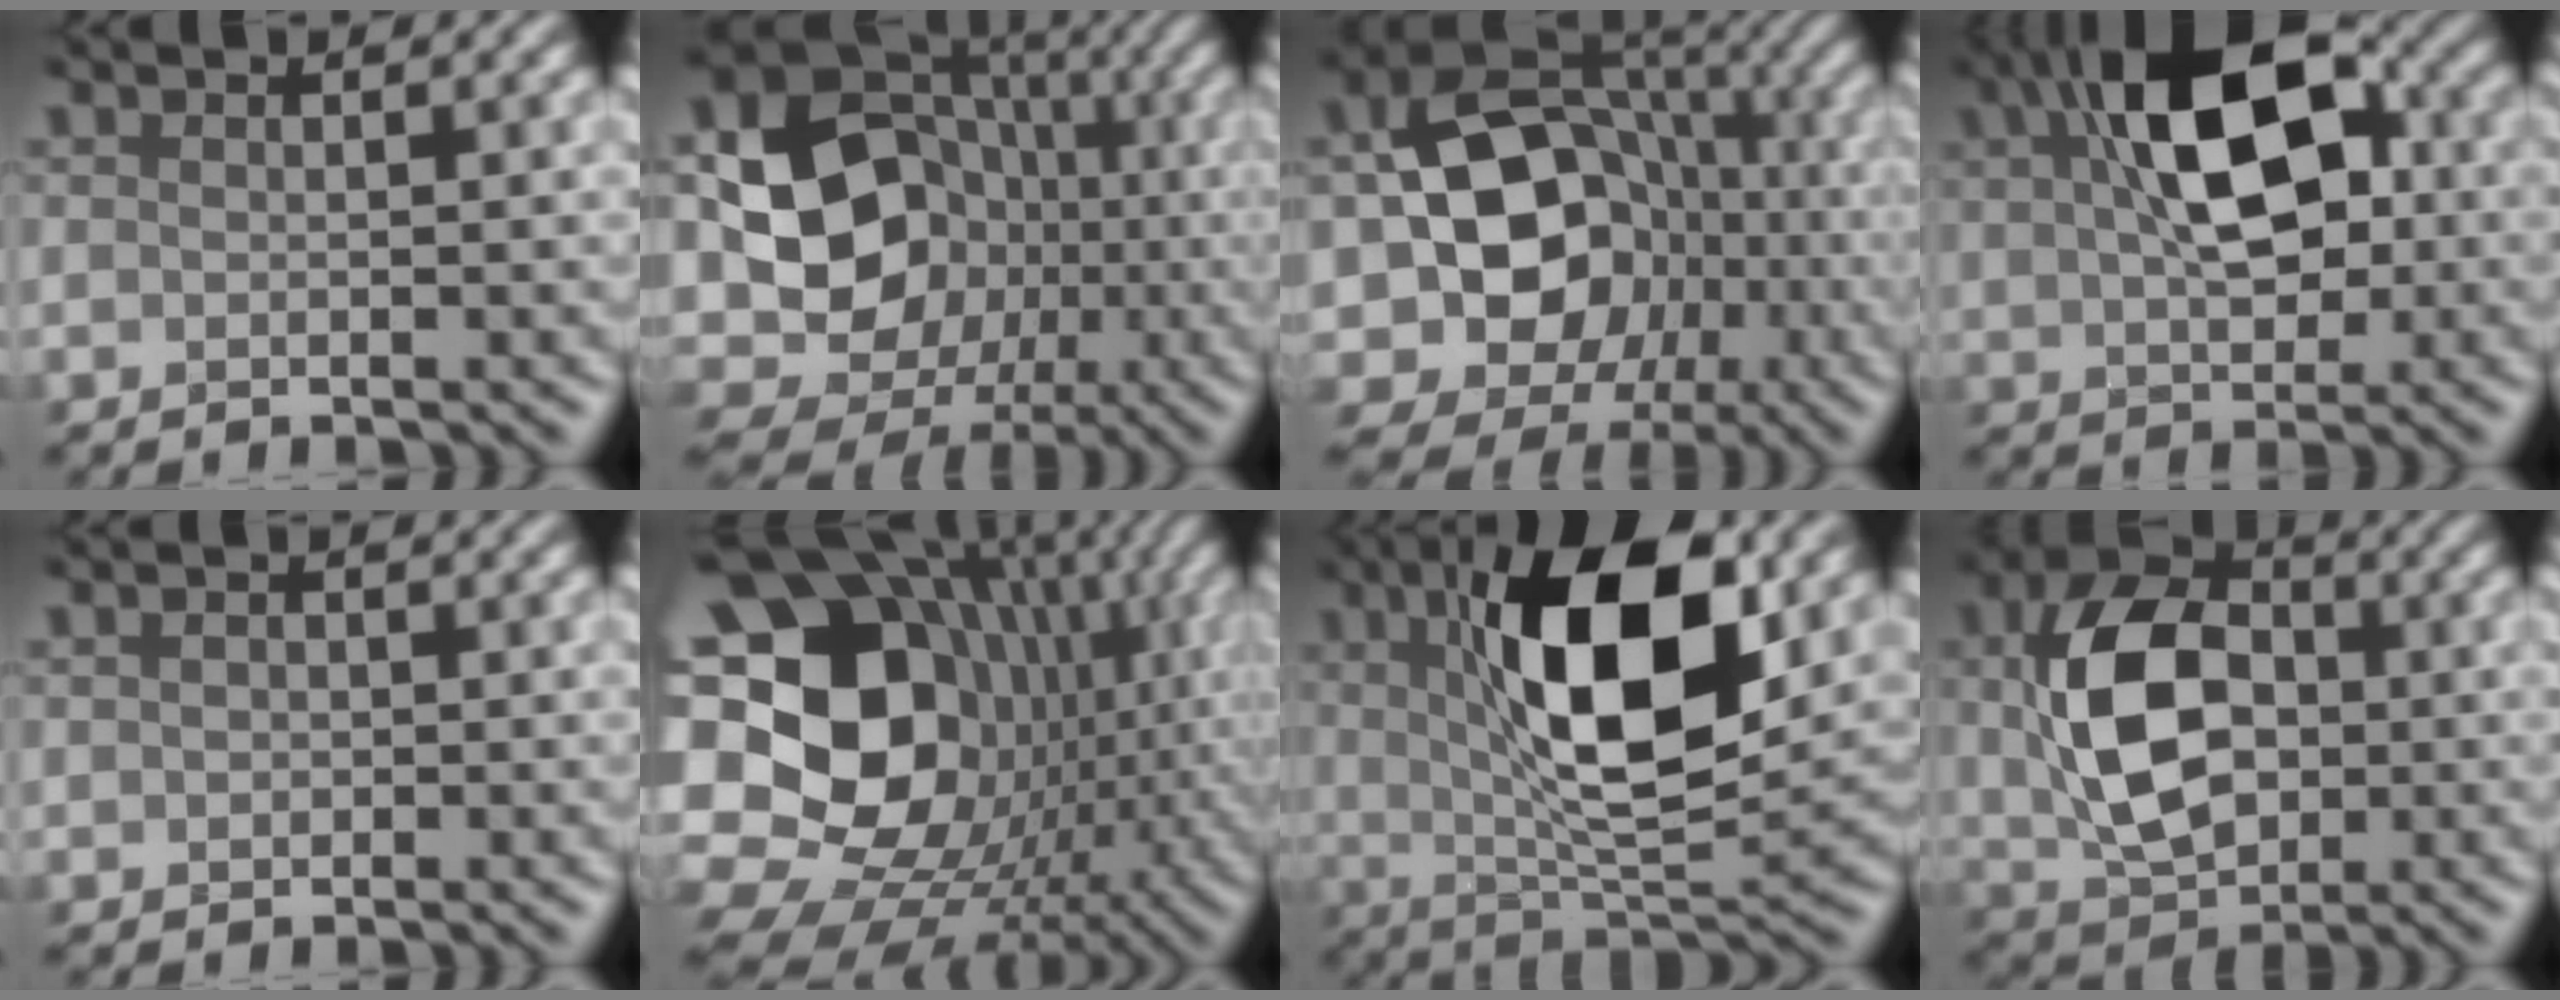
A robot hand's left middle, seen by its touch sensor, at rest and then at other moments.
{"total": 15.7, "force": [-2.0, 14.3, 6.0], "torque": [-0.146, 0.012, -0.025]}
{"total": 11.7, "force": [-2.5, 9.7, 6.1], "torque": [-0.115, -0.002, -0.024]}
{"total": 8.7, "force": [2.3, 4.4, 7.1], "torque": [-0.136, 0.018, 0.050]}
{"total": 0.7, "force": [0.1, 0.5, -0.5], "torque": [-0.002, 0.007, 0.014]}
{"total": 19.5, "force": [0.6, 15.4, 11.9], "torque": [-0.272, 0.002, 0.027]}
{"total": 10.2, "force": [2.7, 3.1, 9.3], "torque": [-0.169, 0.002, 0.062]}
{"total": 8.3, "force": [0.0, 5.8, 5.9], "torque": [-0.152, -0.003, 0.023]}